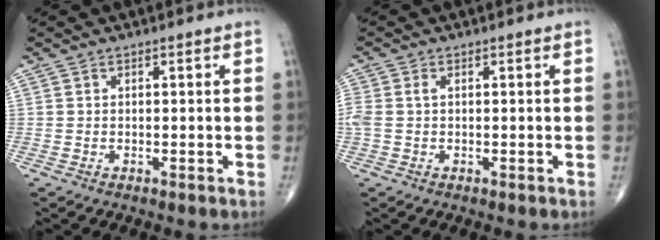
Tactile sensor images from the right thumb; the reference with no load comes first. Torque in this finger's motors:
{"motor_torque": [-0.16, -0.21, 0.44, 0.08, 0.11]}